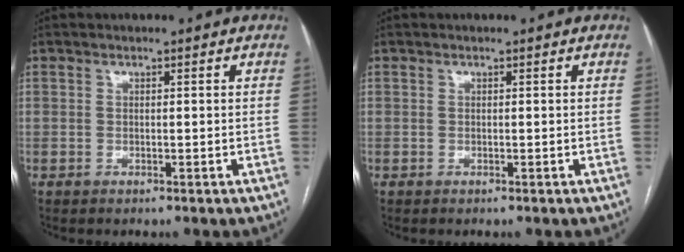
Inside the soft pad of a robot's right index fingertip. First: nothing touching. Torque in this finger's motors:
{"motor_torque": [0.00, 0.00, 0.00, 0.00]}